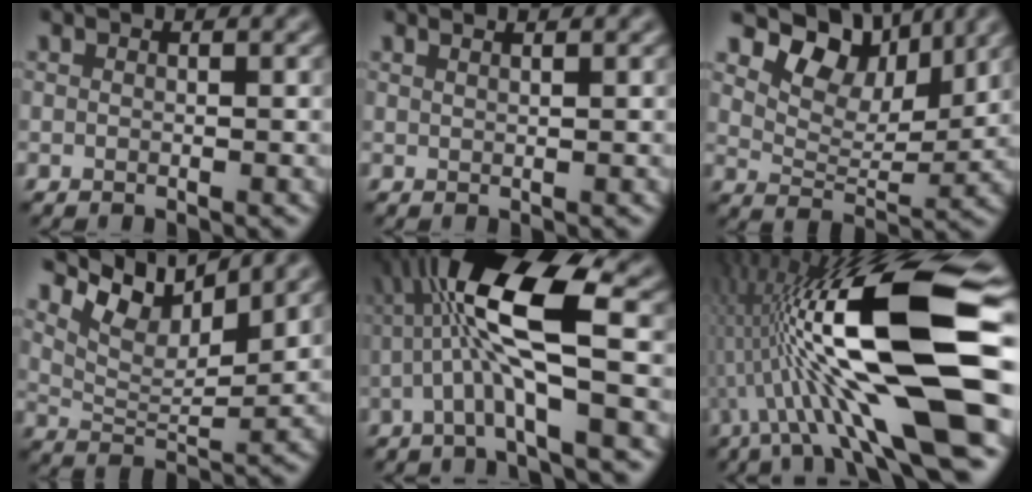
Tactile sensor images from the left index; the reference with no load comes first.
{"total": 1.9, "force": [1.3, 0.8, 1.1], "torque": [0.009, 0.003, -0.007]}
{"total": 7.1, "force": [4.7, 3.8, 3.7], "torque": [-0.058, 0.001, 0.074]}
{"total": 6.2, "force": [4.9, 1.9, 3.5], "torque": [-0.069, 0.010, 0.090]}
{"total": 8.6, "force": [-0.6, 1.7, 8.4], "torque": [-0.162, 0.028, -0.012]}
{"total": 16.9, "force": [-0.9, 3.6, 16.5], "torque": [-0.288, 0.034, -0.014]}